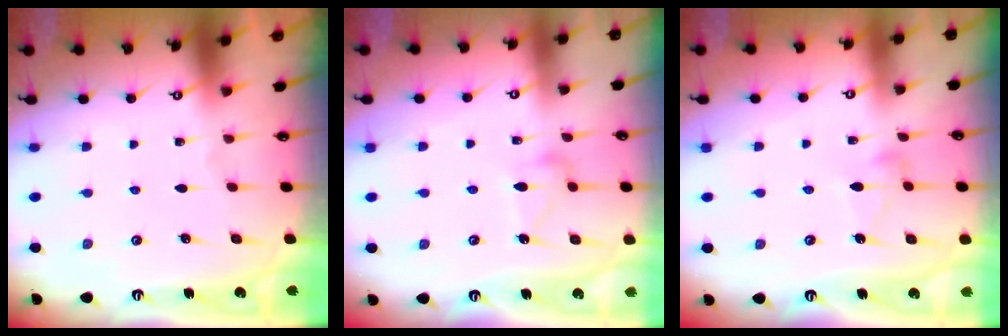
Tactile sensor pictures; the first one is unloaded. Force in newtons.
{"total": 10.1, "press": 10.0, "slide": 0.4}
{"total": 3.7, "press": 3.7, "slide": 0.1}